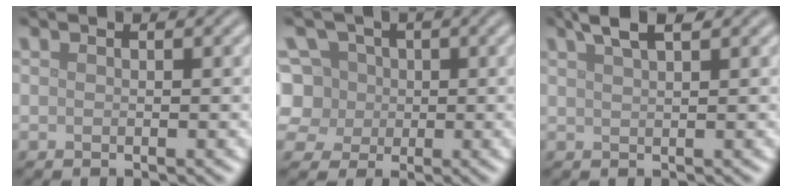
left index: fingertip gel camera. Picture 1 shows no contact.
{"total": 7.6, "force": [1.5, 6.7, 3.1], "torque": [-0.050, 0.036, 0.000]}
{"total": 2.7, "force": [1.9, 0.5, 1.8], "torque": [-0.020, 0.009, 0.033]}